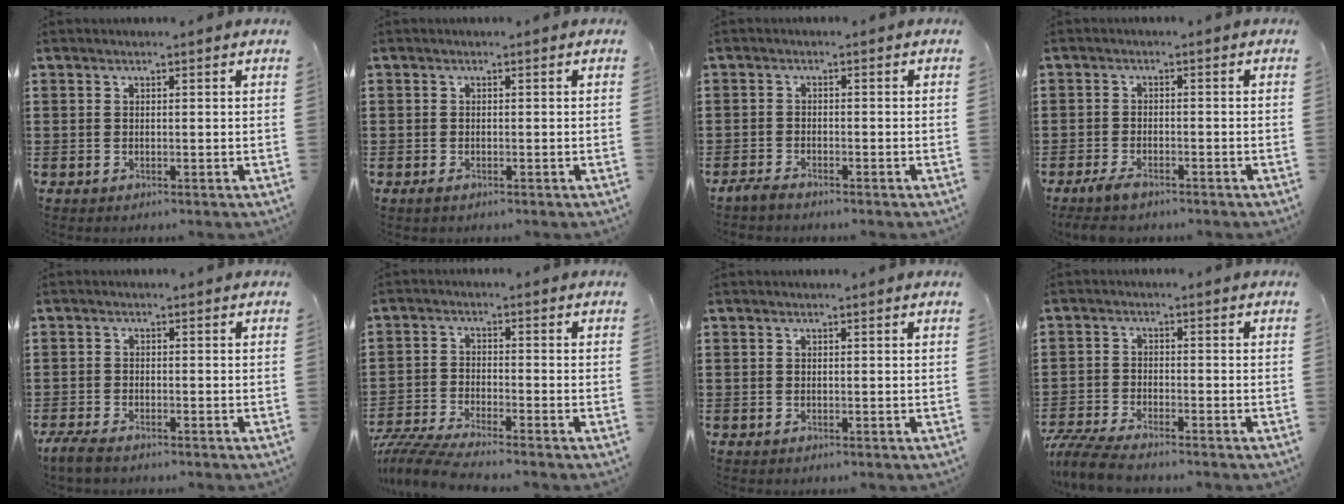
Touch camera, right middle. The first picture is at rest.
{"total": 0.6, "force": [-0.4, 0.5, 0.2], "torque": [-0.004, 0.001, -0.009]}
{"total": 1.8, "force": [-1.6, 0.3, 0.8], "torque": [-0.023, -0.001, -0.034]}
{"total": 2.6, "force": [-2.0, 0.7, 1.5], "torque": [-0.042, -0.004, -0.042]}
{"total": 2.4, "force": [-2.0, 0.5, 1.2], "torque": [-0.043, -0.004, -0.046]}
{"total": 4.9, "force": [-4.6, 0.0, 1.5], "torque": [-0.048, -0.015, -0.096]}
{"total": 0.0}
{"total": 5.0, "force": [-4.7, 0.4, 1.7], "torque": [-0.055, -0.012, -0.098]}